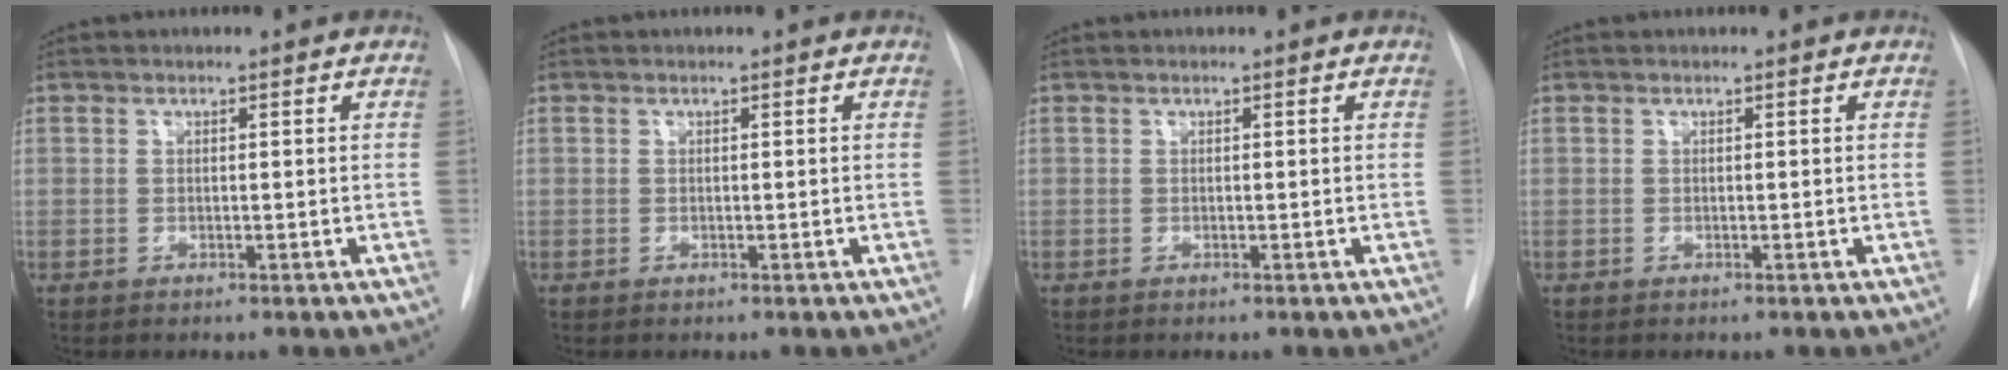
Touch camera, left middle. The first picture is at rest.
{"total": 0.0}
{"total": 0.0}
{"total": 0.0}